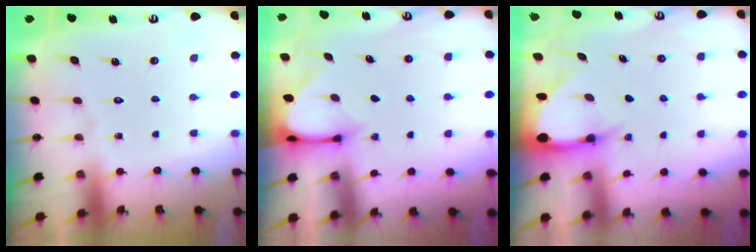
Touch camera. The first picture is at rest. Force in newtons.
{"total": 3.3, "press": 3.2, "slide": 0.2}
{"total": 4.0, "press": 4.0, "slide": 0.6}